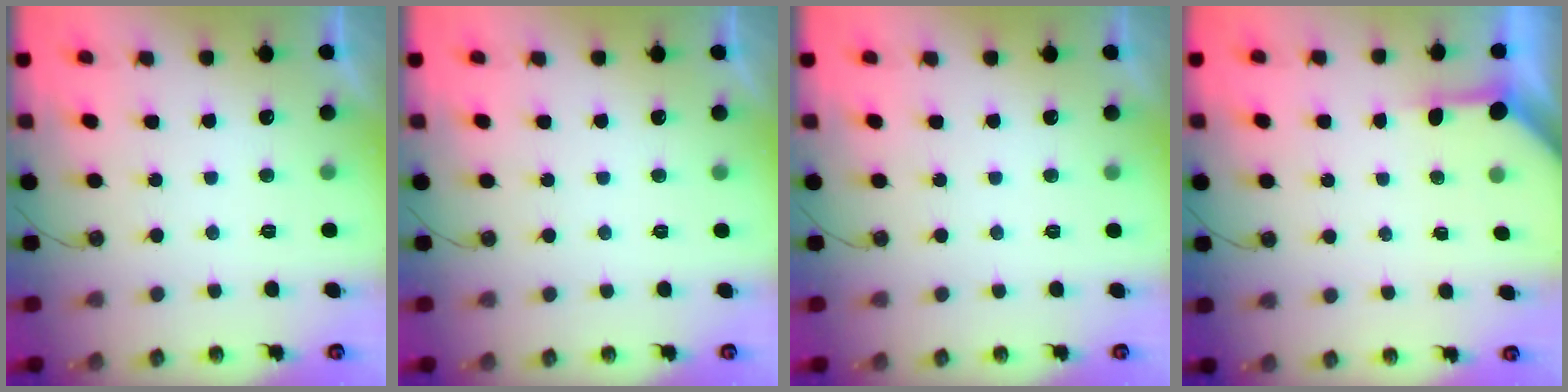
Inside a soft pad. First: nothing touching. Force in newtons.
{"total": 0.0}
{"total": 0.0}
{"total": 3.5, "press": 3.4, "slide": 0.3}